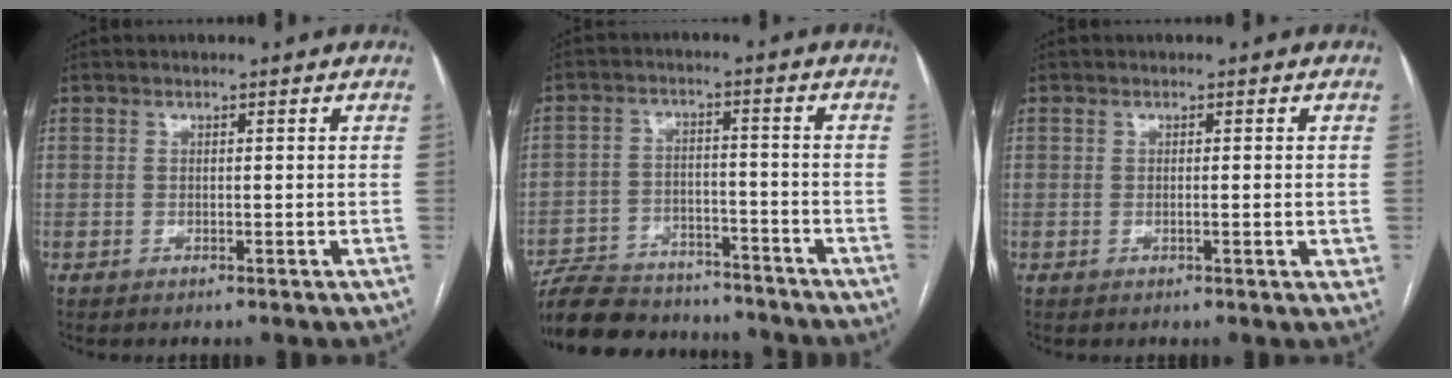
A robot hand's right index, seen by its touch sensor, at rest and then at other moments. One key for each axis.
{"total": 16.3, "fx": -14.6, "fy": 5.5, "fz": 4.7, "tx": -0.102, "ty": 0.013, "tz": -0.217}
{"total": 1.7, "fx": -0.3, "fy": 0.4, "fz": 1.7, "tx": -0.021, "ty": -0.002, "tz": -0.002}